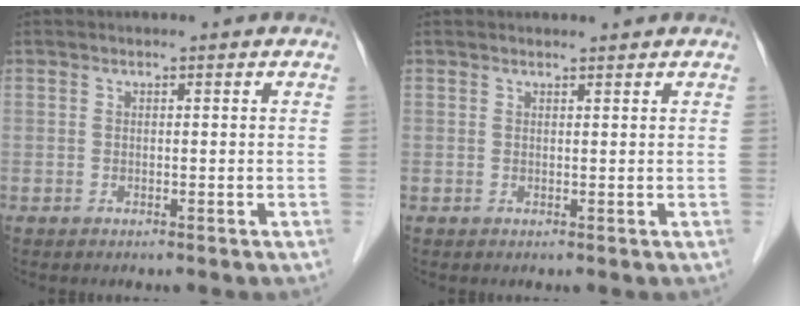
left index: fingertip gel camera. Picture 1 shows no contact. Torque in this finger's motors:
{"motor_torque": [0.22, -0.09, -0.02, -0.01]}